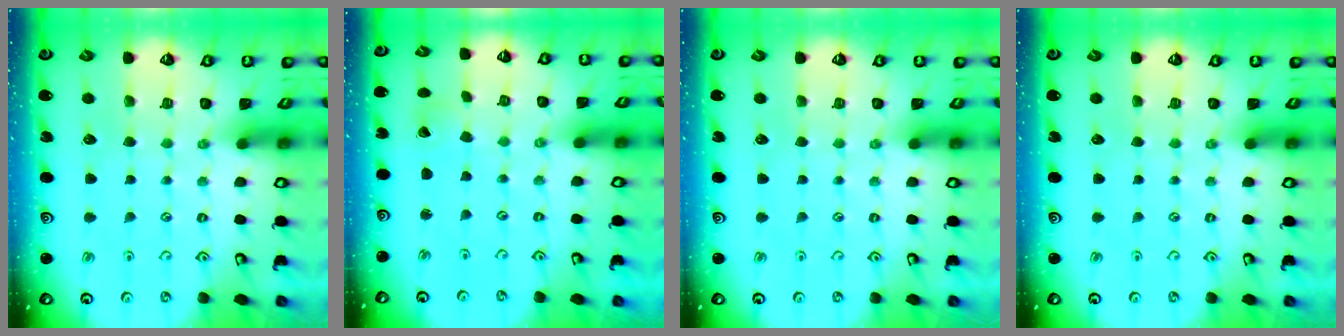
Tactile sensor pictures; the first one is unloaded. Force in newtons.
{"total": 0.8, "press": 0.8, "slide": 0.1}
{"total": 0.0}
{"total": 0.0}